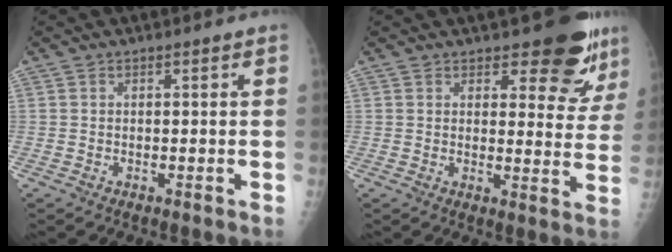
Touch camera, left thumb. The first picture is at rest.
{"total": 10.8, "force": [8.3, 4.3, 5.4], "torque": [-0.027, -0.060, 0.096]}